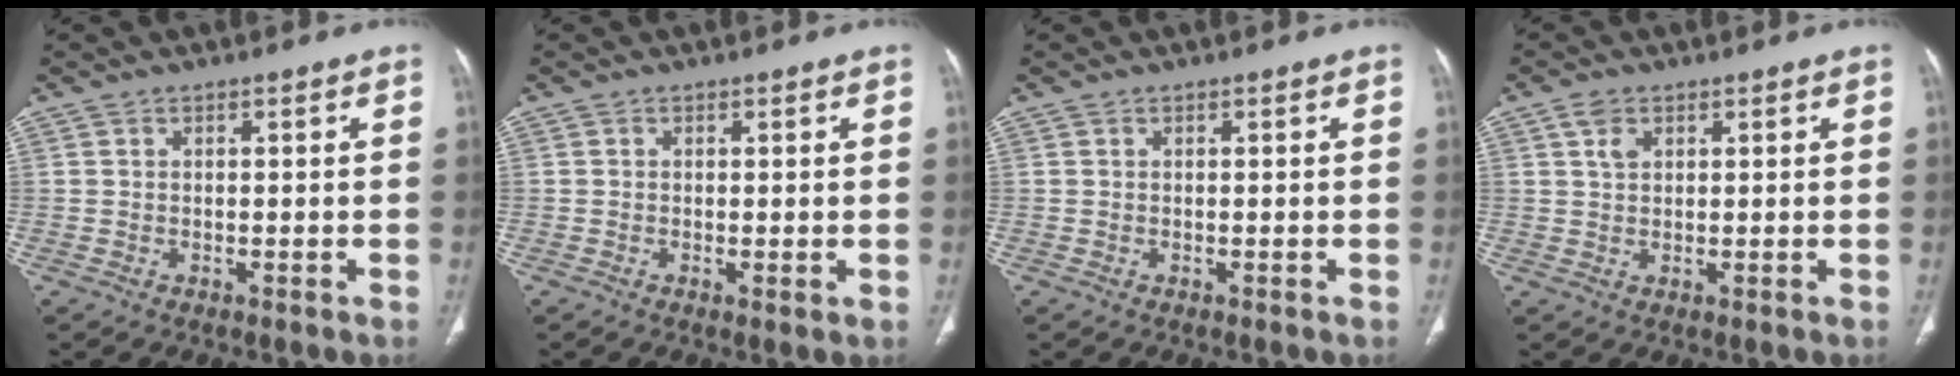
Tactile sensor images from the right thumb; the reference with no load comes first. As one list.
[{"total": 0.9, "force": [-0.1, 0.2, 0.9], "torque": [-0.019, -0.005, -0.002]}, {"total": 0.0}, {"total": 2.8, "force": [1.3, 1.9, 1.7], "torque": [-0.025, -0.001, 0.027]}]